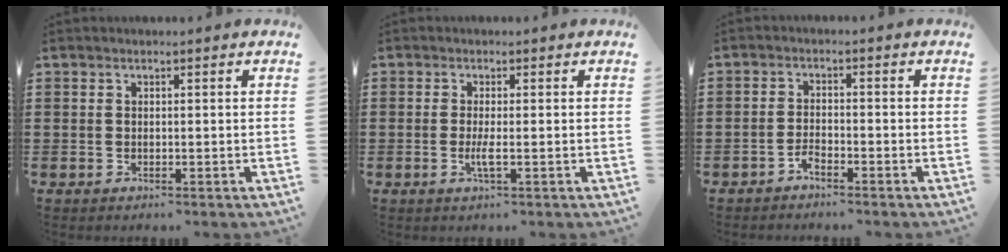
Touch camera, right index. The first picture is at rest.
{"total": 2.4, "force": [-0.6, 0.1, 2.3], "torque": [-0.048, -0.007, -0.013]}
{"total": 2.0, "force": [-1.8, 0.4, 0.5], "torque": [-0.015, 0.003, -0.037]}